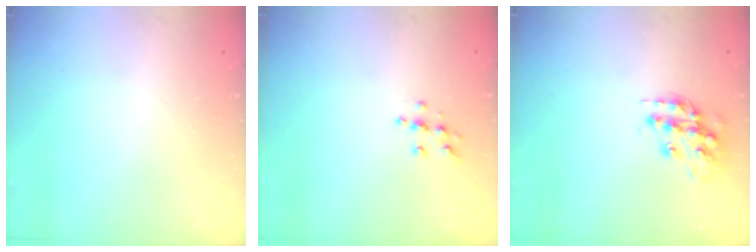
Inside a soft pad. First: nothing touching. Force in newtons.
{"total": 5.4, "press": 5.4, "slide": 0.1}
{"total": 14.2, "press": 14.2, "slide": 0.9}